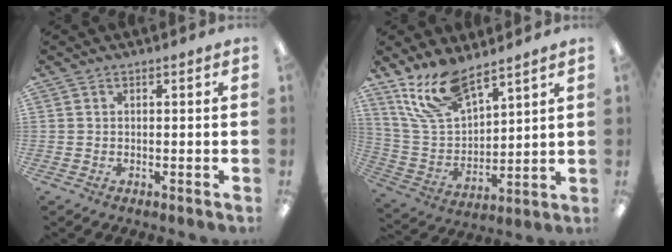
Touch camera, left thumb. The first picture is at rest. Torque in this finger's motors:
{"motor_torque": [0.20, 0.14, -0.13, -0.25, 0.10]}